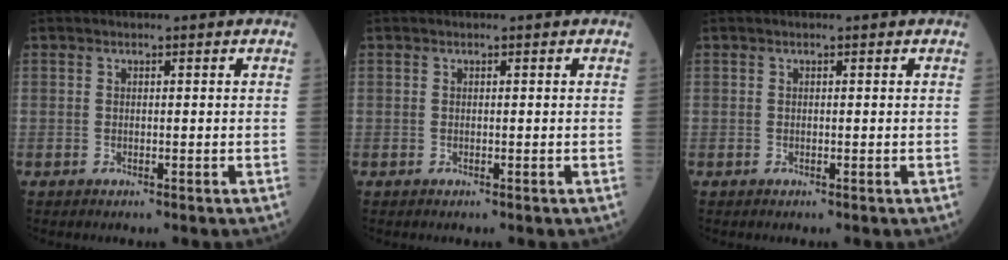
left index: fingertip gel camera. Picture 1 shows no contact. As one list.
[{"total": 0.0}, {"total": 0.0}]